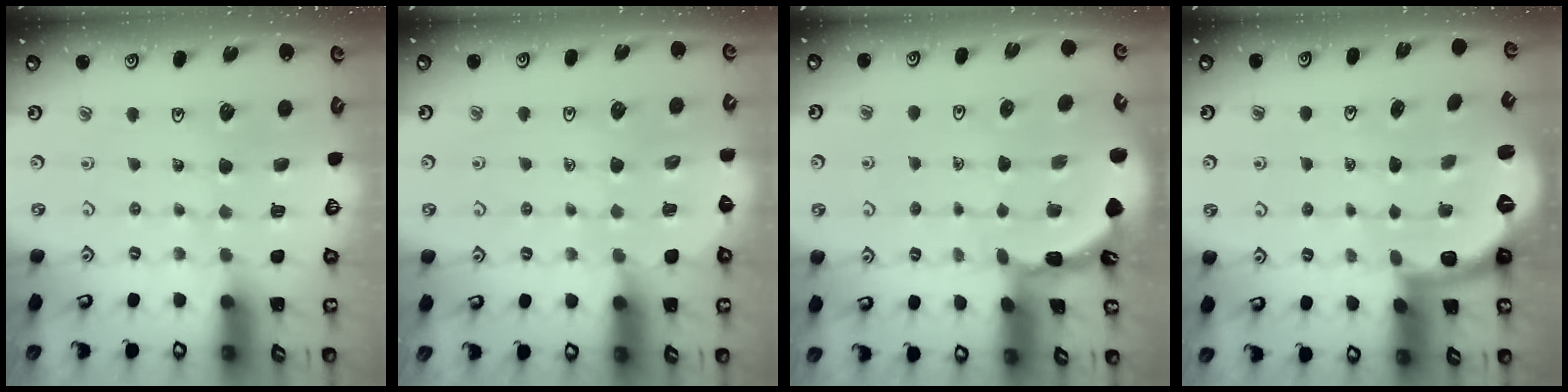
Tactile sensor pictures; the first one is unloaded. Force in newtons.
{"total": 4.5, "press": 4.5, "slide": 0.8}
{"total": 1.6, "press": 1.6, "slide": 0.3}
{"total": 2.5, "press": 2.0, "slide": 1.5}